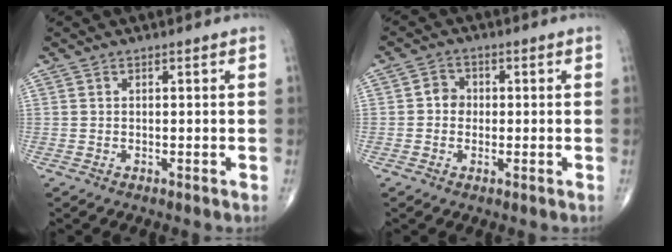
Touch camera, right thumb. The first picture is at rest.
{"total": 3.2, "force": [-0.1, 2.8, 1.5], "torque": [-0.006, 0.007, -0.010]}